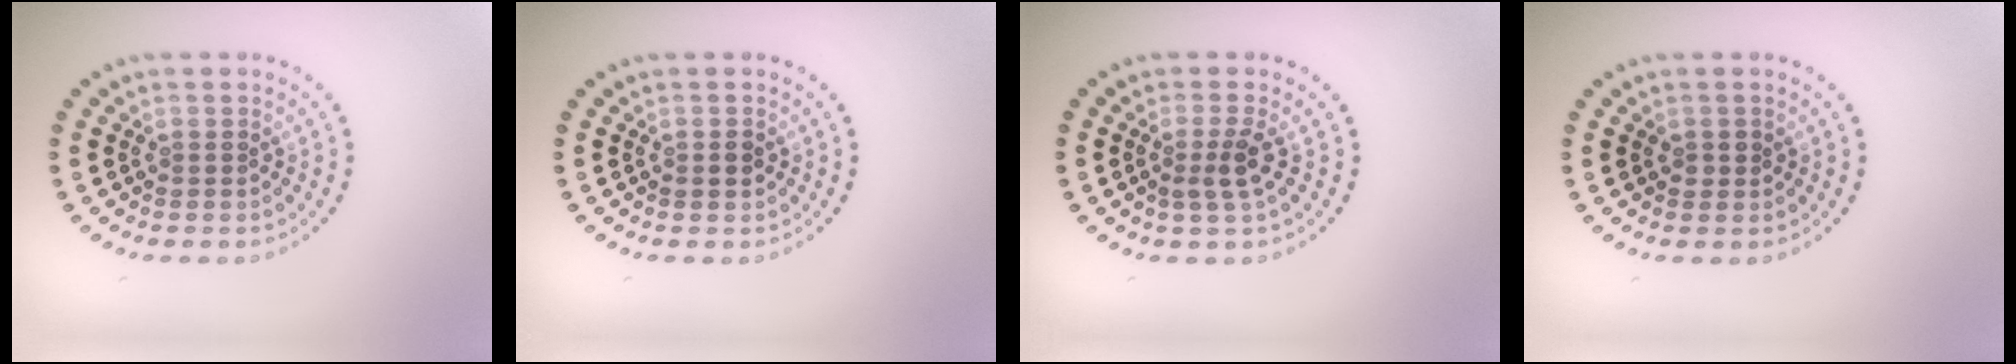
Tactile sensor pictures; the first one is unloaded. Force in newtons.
{"total": 1.2, "press": 1.2, "slide": 0.1}
{"total": 2.2, "press": 1.7, "slide": 1.4}
{"total": 0.9, "press": 0.9, "slide": 0.0}